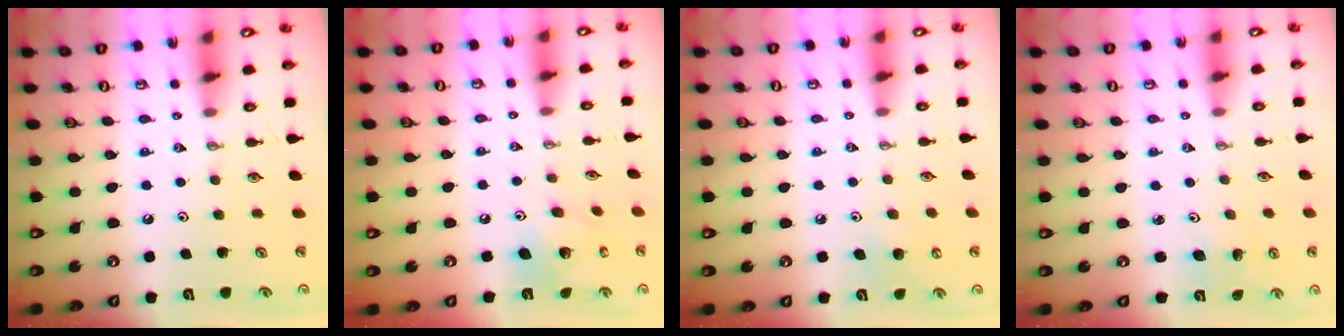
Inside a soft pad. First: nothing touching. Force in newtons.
{"total": 10.6, "press": 10.6, "slide": 0.5}
{"total": 6.9, "press": 6.8, "slide": 0.8}
{"total": 3.5, "press": 3.5, "slide": 0.3}